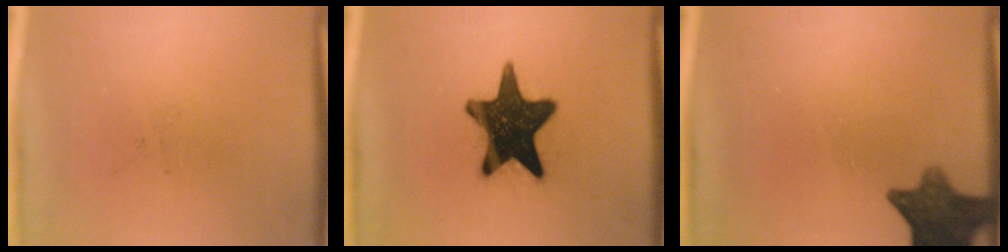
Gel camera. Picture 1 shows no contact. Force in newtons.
{"total": 17.0}
{"total": 10.6}